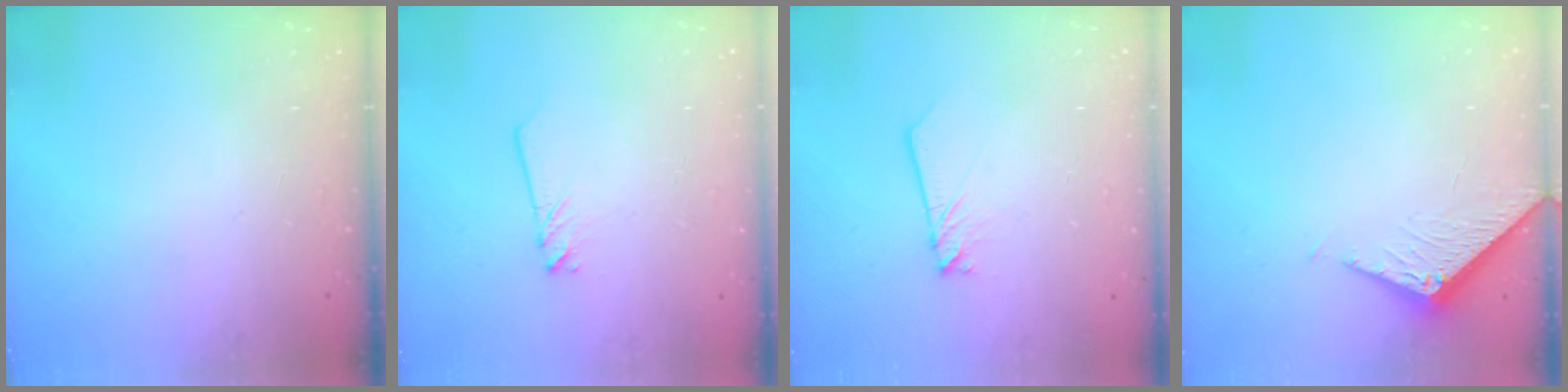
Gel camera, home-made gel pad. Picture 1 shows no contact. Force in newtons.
{"total": 2.0, "press": 2.0, "slide": 0.1}
{"total": 2.4, "press": 2.4, "slide": 0.2}
{"total": 4.0, "press": 4.0, "slide": 0.1}